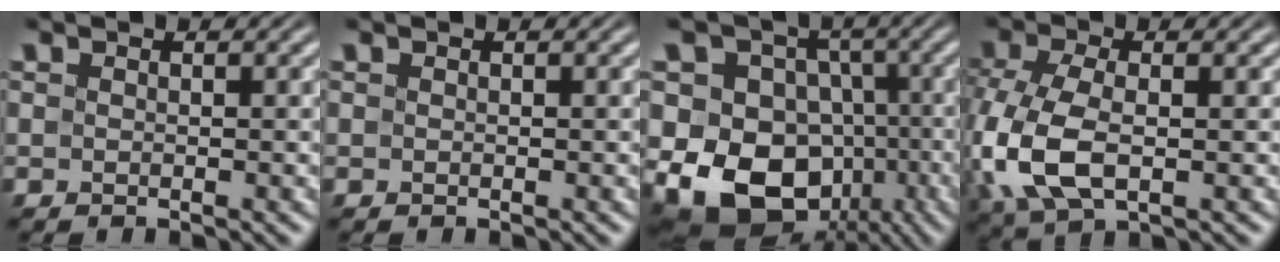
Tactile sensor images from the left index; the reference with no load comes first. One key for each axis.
{"total": 0.0}
{"total": 13.6, "fx": -3.8, "fy": 11.1, "fz": 6.9, "tx": -0.104, "ty": -0.001, "tz": -0.084}
{"total": 7.5, "fx": -1.4, "fy": 4.1, "fz": 6.1, "tx": -0.153, "ty": -0.008, "tz": -0.030}